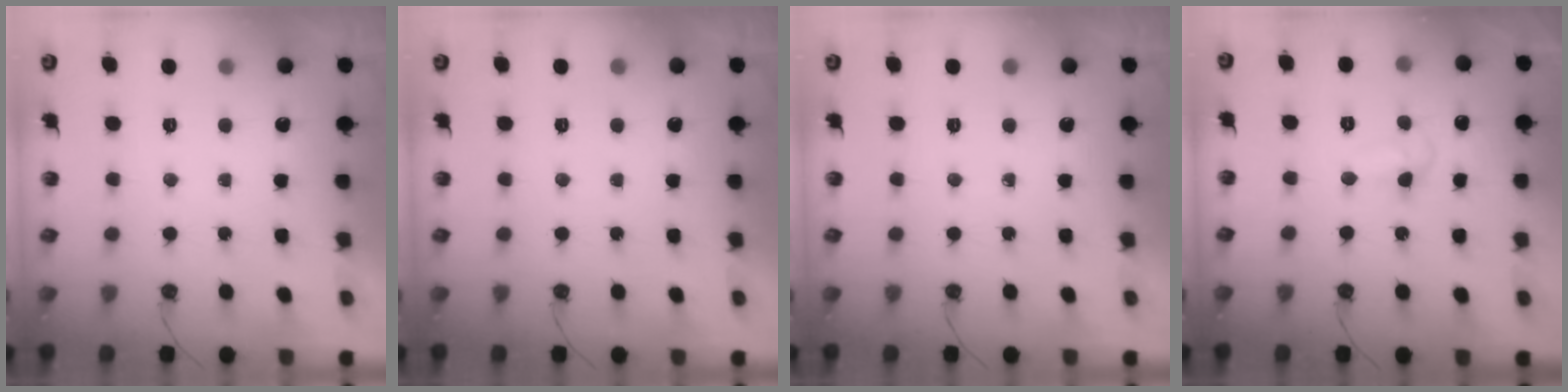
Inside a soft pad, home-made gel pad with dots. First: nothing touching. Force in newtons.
{"total": 0.0}
{"total": 0.0}
{"total": 4.4, "press": 4.3, "slide": 1.2}